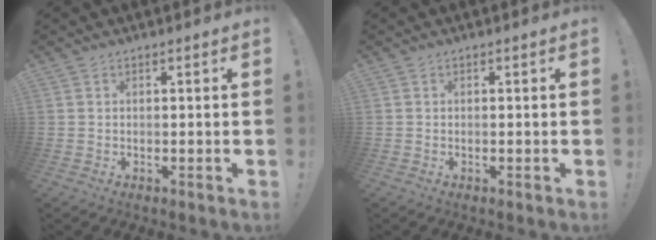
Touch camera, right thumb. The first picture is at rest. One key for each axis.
{"total": 0.0}